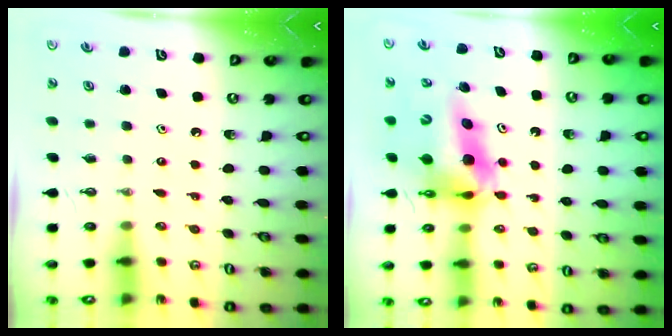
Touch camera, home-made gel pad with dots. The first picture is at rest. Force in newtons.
{"total": 13.7, "press": 13.6, "slide": 1.3}